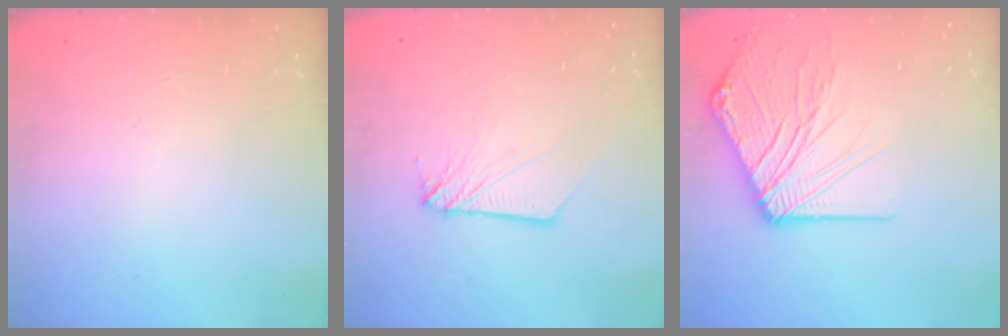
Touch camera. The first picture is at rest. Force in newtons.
{"total": 4.1, "press": 4.1, "slide": 0.4}
{"total": 13.7, "press": 13.6, "slide": 2.1}